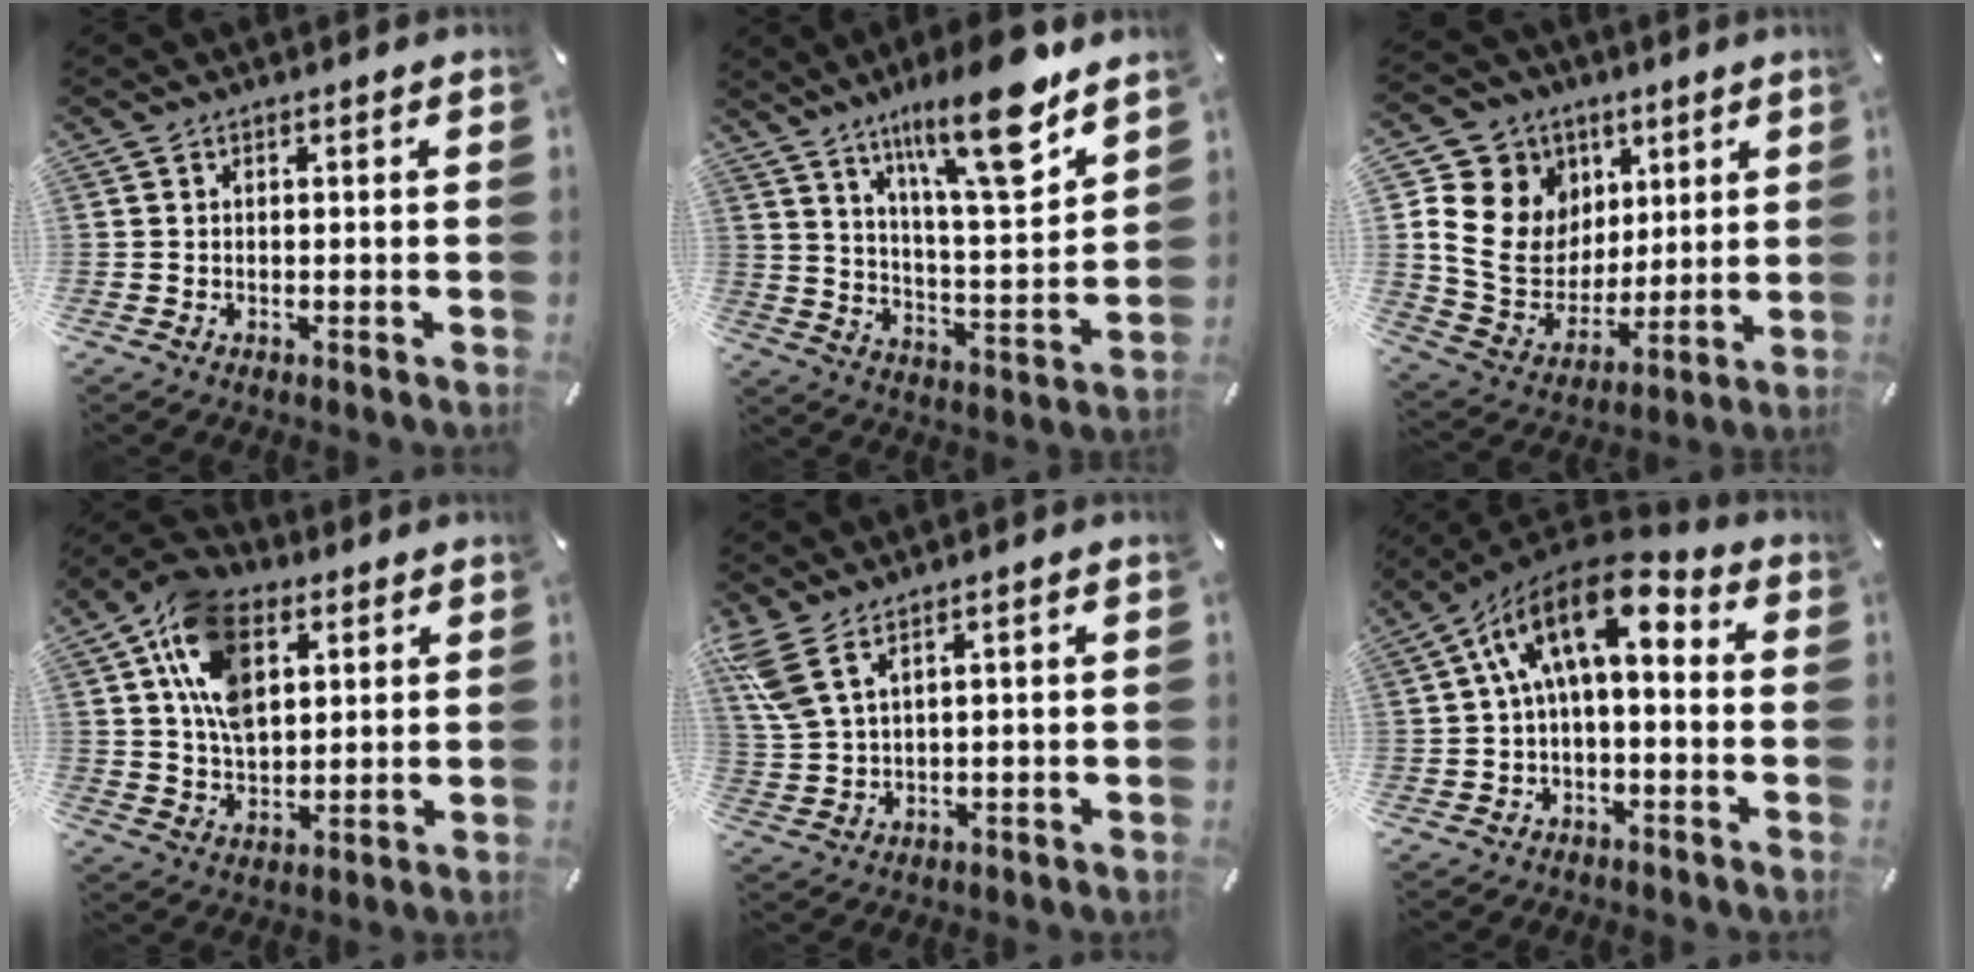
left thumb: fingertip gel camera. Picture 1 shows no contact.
{"total": 18.4, "force": [13.0, 3.9, 12.5], "torque": [-0.208, -0.074, 0.204]}
{"total": 15.2, "force": [2.8, 14.0, 5.2], "torque": [-0.093, -0.019, 0.064]}
{"total": 15.2, "force": [5.9, 9.7, 10.2], "torque": [-0.226, -0.004, 0.103]}
{"total": 6.0, "force": [3.8, 1.9, 4.3], "torque": [-0.114, -0.018, 0.066]}
{"total": 14.4, "force": [3.5, 6.9, 12.1], "torque": [-0.226, -0.012, 0.055]}